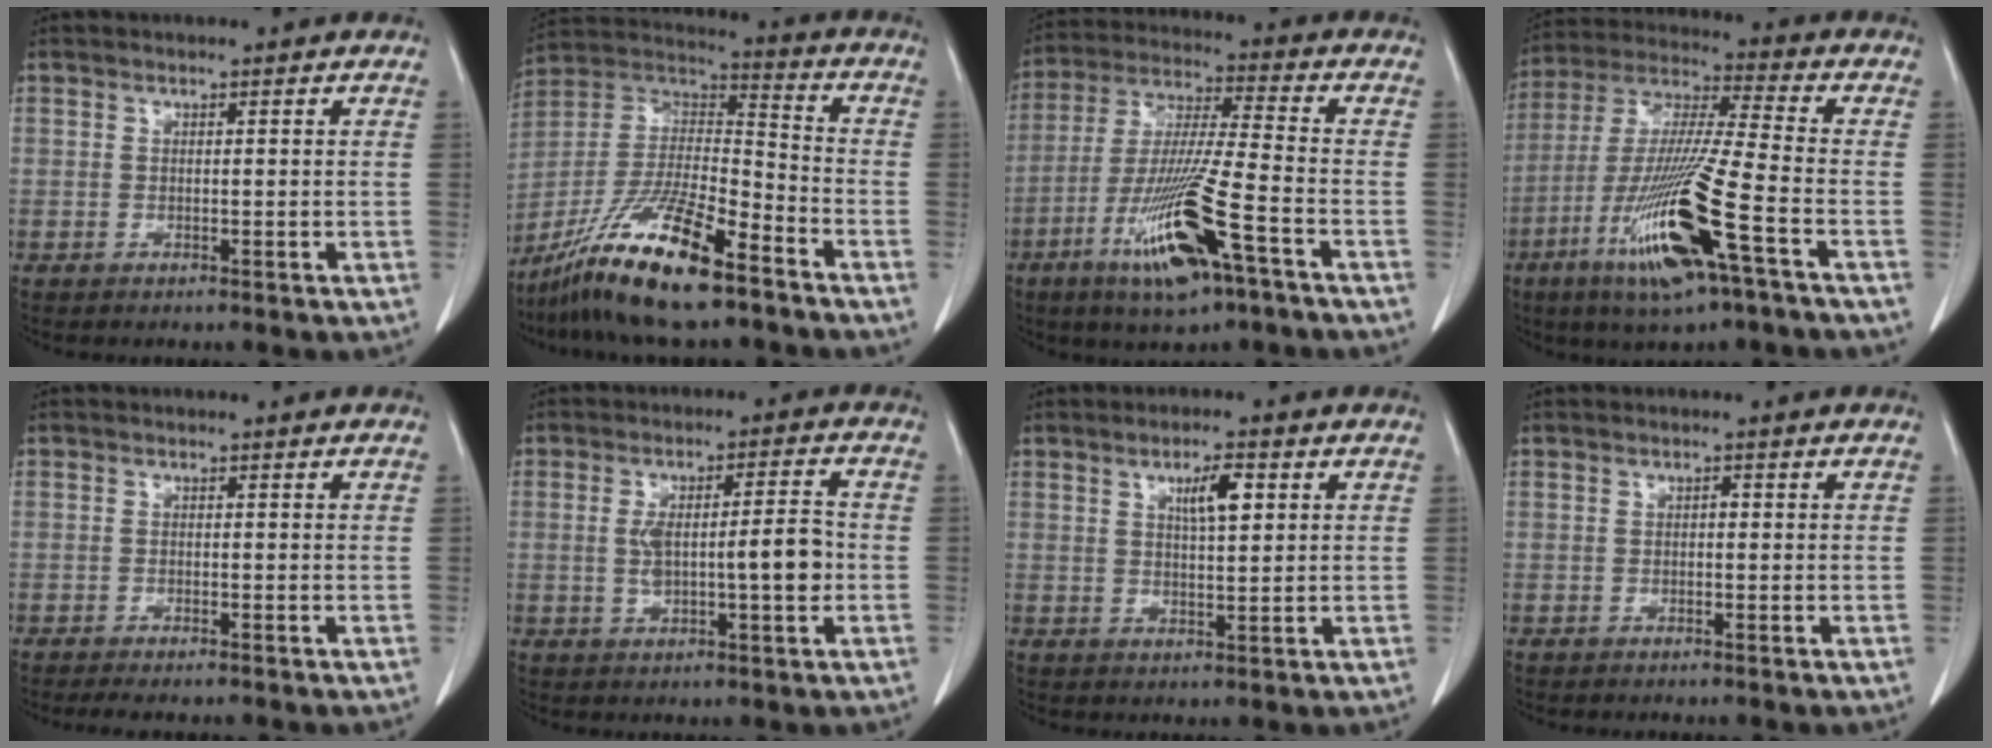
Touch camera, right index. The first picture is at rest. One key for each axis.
{"total": 17.4, "fx": -11.9, "fy": 2.3, "fz": 12.5, "tx": -0.263, "ty": -0.018, "tz": -0.220}
{"total": 15.7, "fx": -7.6, "fy": 1.2, "fz": 13.7, "tx": -0.280, "ty": -0.028, "tz": -0.134}
{"total": 17.8, "fx": -7.8, "fy": 0.5, "fz": 15.9, "tx": -0.342, "ty": -0.032, "tz": -0.147}
{"total": 2.6, "fx": -2.2, "fy": 0.4, "fz": 1.3, "tx": -0.017, "ty": -0.006, "tz": -0.030}
{"total": 8.5, "fx": -0.7, "fy": 1.6, "fz": 8.3, "tx": -0.145, "ty": 0.016, "tz": -0.007}
{"total": 4.7, "fx": 1.8, "fy": 1.0, "fz": 4.2, "tx": -0.072, "ty": 0.001, "tz": 0.032}
{"total": 0.6, "fx": 0.0, "fy": 0.3, "fz": 0.5, "tx": -0.007, "ty": 0.002, "tz": -0.002}